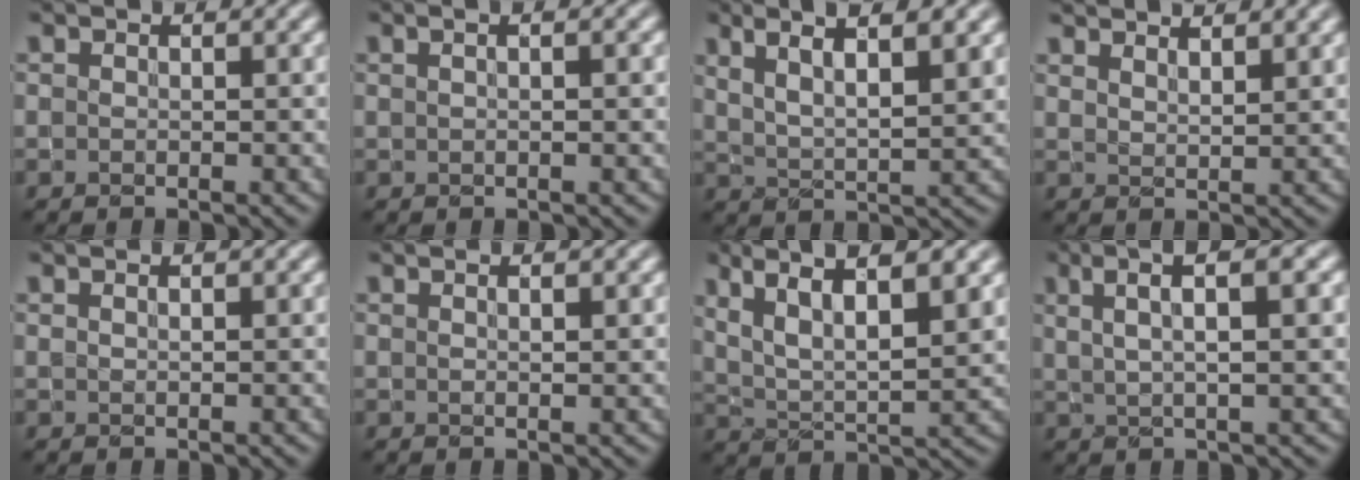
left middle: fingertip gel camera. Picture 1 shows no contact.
{"total": 3.2, "force": [1.2, 1.4, 2.6], "torque": [-0.019, 0.015, -0.003]}
{"total": 5.8, "force": [3.6, 1.4, 4.3], "torque": [-0.075, 0.008, 0.062]}
{"total": 4.1, "force": [3.5, 1.2, 1.9], "torque": [-0.005, 0.019, 0.031]}
{"total": 0.8, "force": [0.6, 0.2, 0.4], "torque": [-0.006, -0.001, 0.006]}
{"total": 2.0, "force": [1.1, 0.7, 1.5], "torque": [-0.009, -0.003, 0.002]}
{"total": 7.2, "force": [4.2, 2.0, 5.5], "torque": [-0.103, 0.005, 0.079]}
{"total": 5.3, "force": [2.5, 1.1, 4.6], "torque": [-0.071, 0.009, 0.038]}